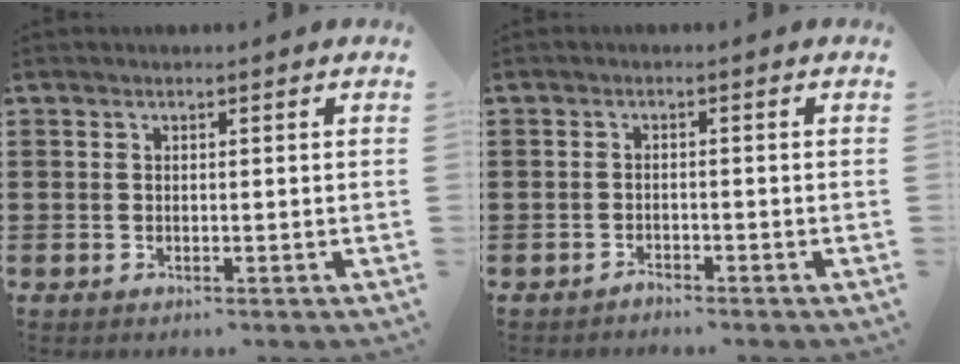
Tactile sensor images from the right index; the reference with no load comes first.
{"total": 1.3, "force": [-1.2, 0.2, -0.1], "torque": [-0.003, 0.004, -0.027]}